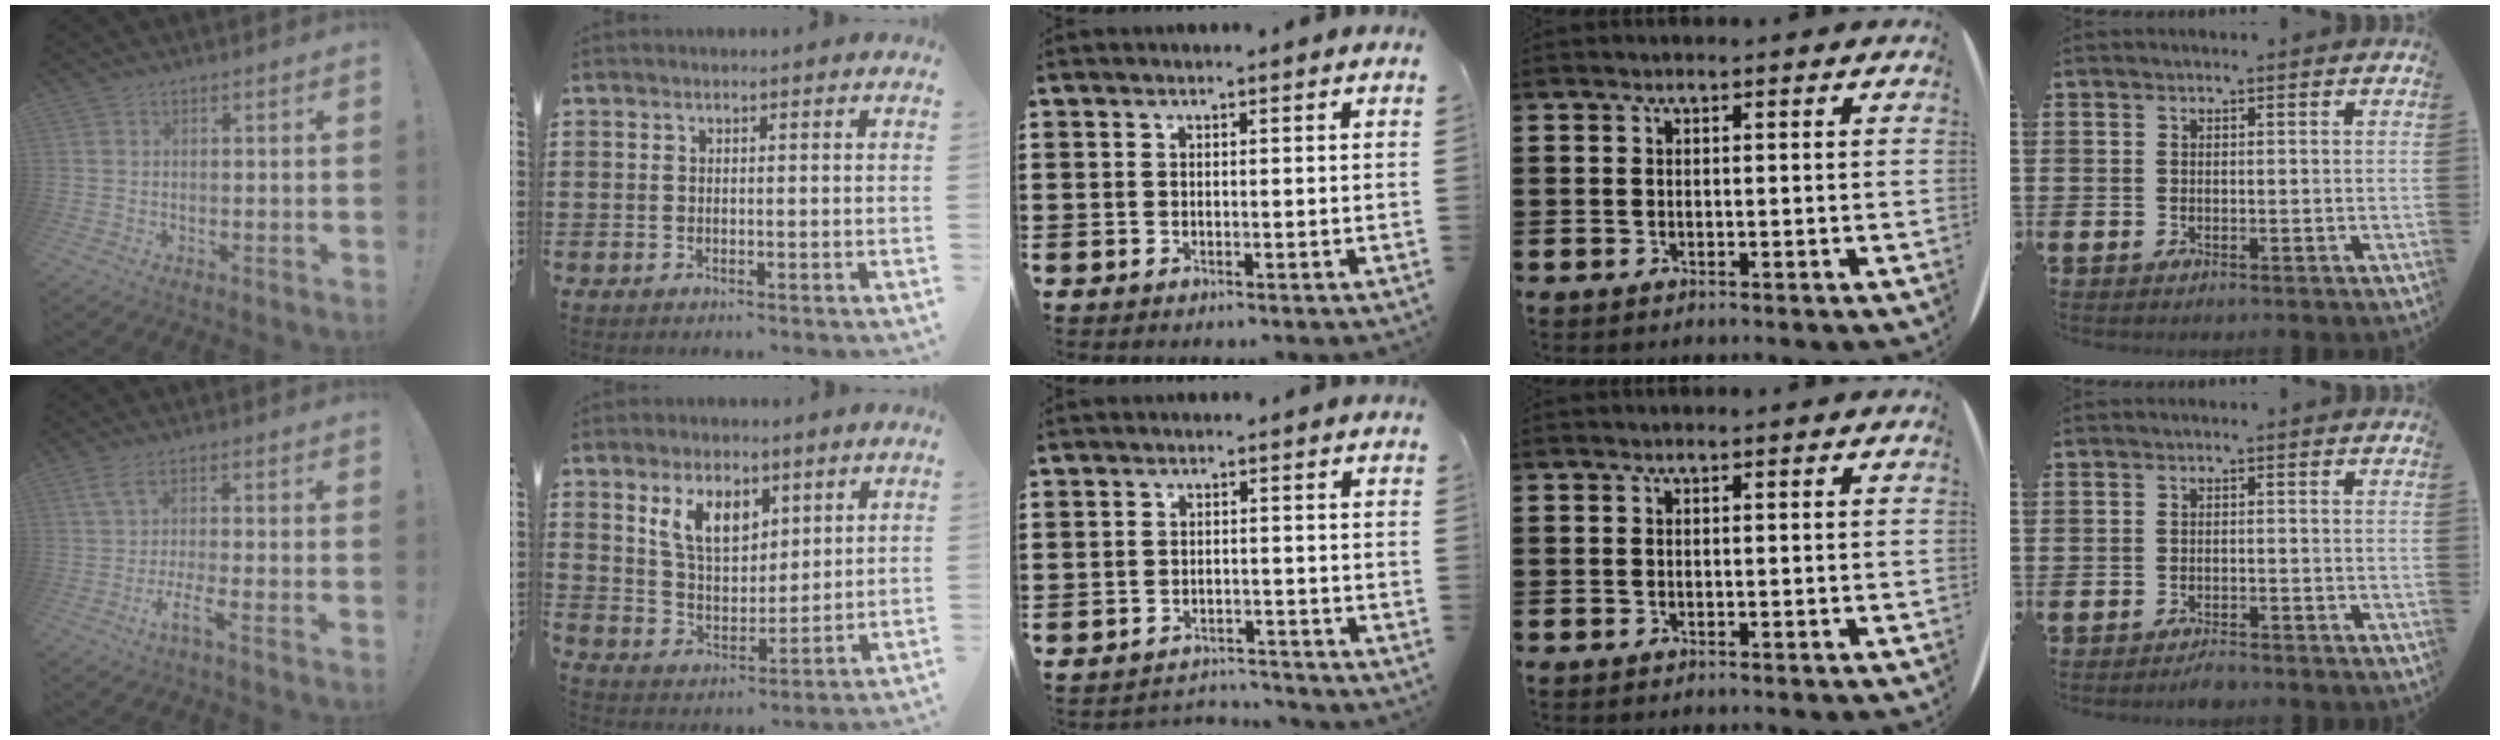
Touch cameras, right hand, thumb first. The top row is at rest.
{"thumb": {"total": 6.6, "force": [-1.0, 0.3, 6.5], "torque": [-0.138, -0.011, -0.022]}, "index": {"total": 8.0, "force": [4.5, 4.4, 4.9], "torque": [-0.116, 0.008, 0.084]}, "middle": {"total": 3.1, "force": [-3.0, 0.5, -0.3], "torque": [-0.003, -0.001, -0.067]}, "little": {"total": 1.4, "force": [-1.4, 0.1, 0.2], "torque": [-0.007, 0.002, -0.028]}}